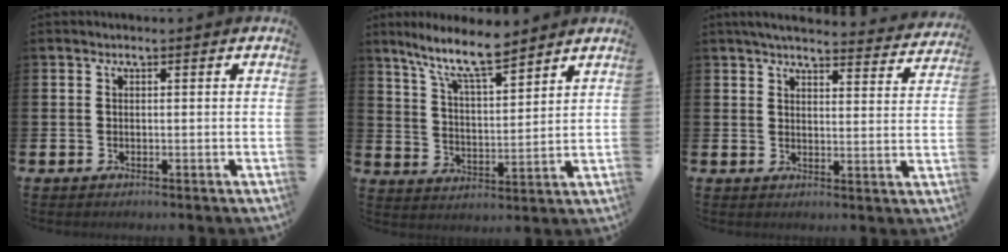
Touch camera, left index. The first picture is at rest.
{"total": 9.2, "force": [8.0, 1.4, 4.4], "torque": [-0.101, -0.035, 0.142]}
{"total": 4.4, "force": [4.2, 0.6, 1.2], "torque": [-0.028, -0.031, 0.070]}